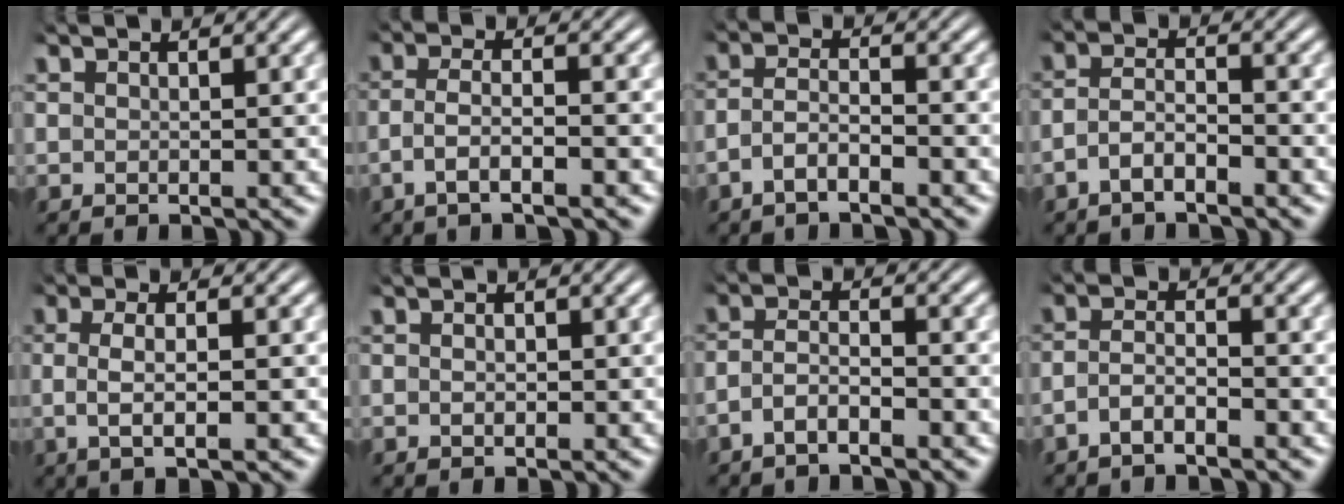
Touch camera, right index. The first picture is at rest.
{"total": 3.7, "force": [-1.9, 1.2, 2.9], "torque": [-0.061, -0.012, -0.031]}
{"total": 3.2, "force": [-2.2, 1.4, 1.9], "torque": [-0.040, -0.011, -0.039]}
{"total": 3.4, "force": [-2.2, 1.8, 2.0], "torque": [-0.040, -0.011, -0.039]}
{"total": 3.9, "force": [-0.1, 1.2, 3.7], "torque": [-0.069, 0.000, 0.001]}
{"total": 0.9, "force": [-0.3, 0.5, 0.7], "torque": [-0.011, -0.005, -0.004]}
{"total": 3.2, "force": [-2.2, 1.4, 1.8], "torque": [-0.038, -0.011, -0.040]}
{"total": 2.9, "force": [-2.1, 1.1, 1.7], "torque": [-0.036, -0.010, -0.037]}